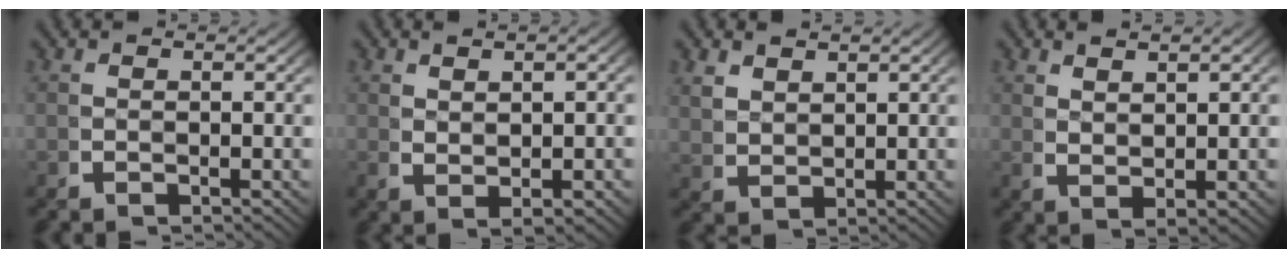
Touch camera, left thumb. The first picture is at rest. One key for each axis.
{"total": 2.4, "fx": 0.7, "fy": 1.0, "fz": 2.1, "tx": -0.029, "ty": 0.003, "tz": 0.016}
{"total": 2.1, "fx": 1.5, "fy": 1.2, "fz": 0.8, "tx": -0.009, "ty": -0.001, "tz": 0.038}
{"total": 2.4, "fx": 1.5, "fy": 0.7, "fz": 1.8, "tx": -0.023, "ty": 0.003, "tz": 0.032}